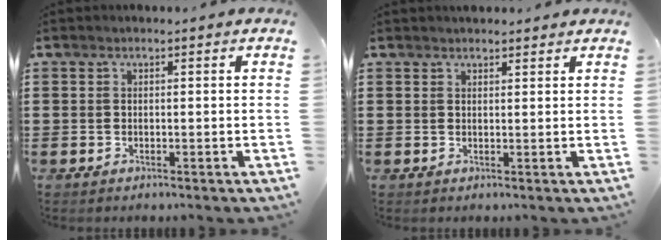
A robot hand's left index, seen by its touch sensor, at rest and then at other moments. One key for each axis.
{"total": 1.4, "fx": 1.4, "fy": 0.3, "fz": 0.2, "tx": -0.007, "ty": 0.002, "tz": 0.028}